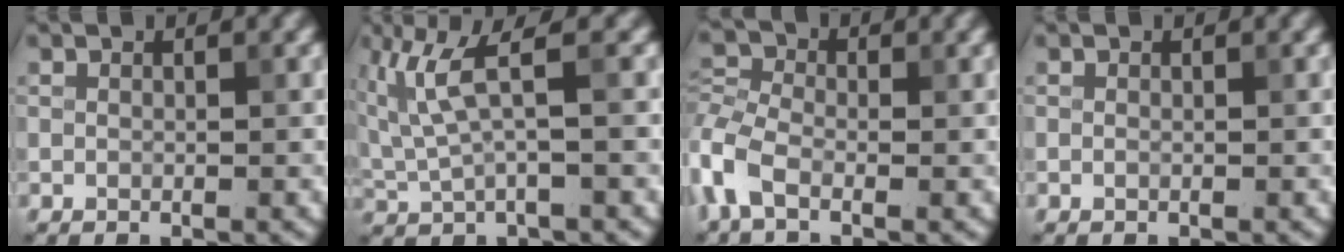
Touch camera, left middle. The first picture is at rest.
{"total": 4.7, "force": [1.7, 0.9, 4.3], "torque": [-0.103, 0.006, 0.039]}
{"total": 4.3, "force": [-1.9, 2.4, 3.0], "torque": [-0.075, 0.005, -0.060]}
{"total": 0.0}